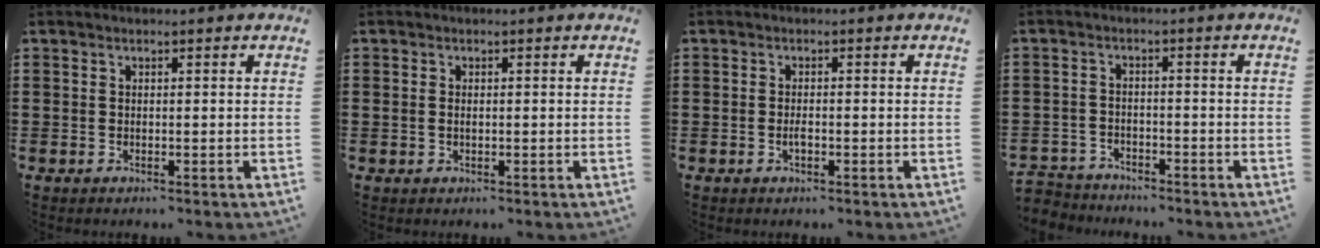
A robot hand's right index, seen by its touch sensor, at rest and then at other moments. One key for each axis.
{"total": 0.8, "fx": 0.0, "fy": 0.4, "fz": 0.7, "tx": -0.016, "ty": 0.002, "tz": -0.001}
{"total": 1.6, "fx": -0.5, "fy": 0.5, "fz": 1.4, "tx": -0.027, "ty": -0.001, "tz": -0.009}
{"total": 3.0, "fx": -3.0, "fy": 0.4, "fz": -0.3, "tx": -0.004, "ty": -0.002, "tz": -0.067}